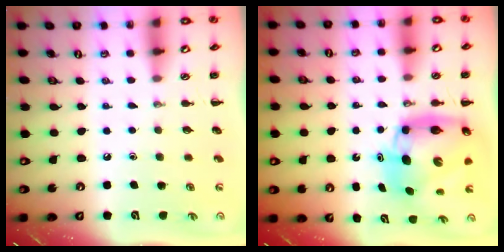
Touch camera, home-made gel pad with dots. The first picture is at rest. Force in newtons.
{"total": 11.1, "press": 10.6, "slide": 3.2}